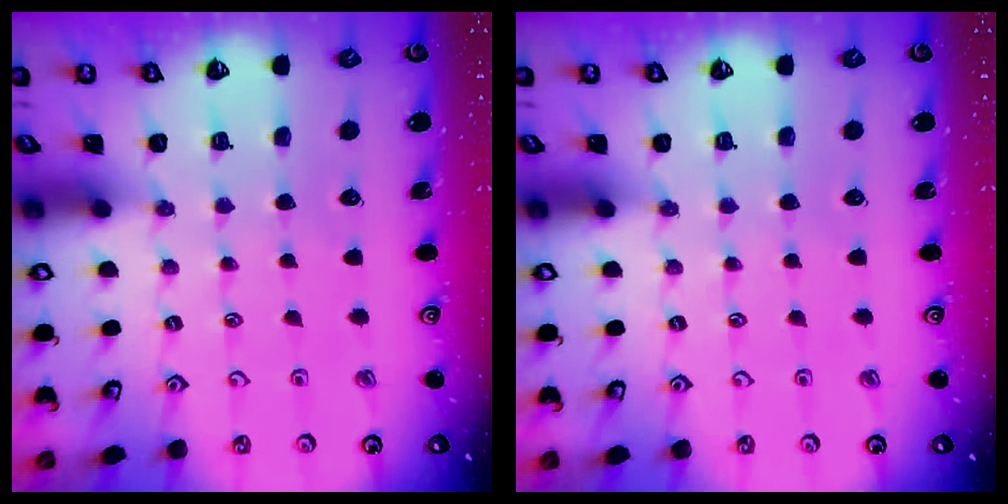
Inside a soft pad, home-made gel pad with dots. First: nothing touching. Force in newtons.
{"total": 0.0}